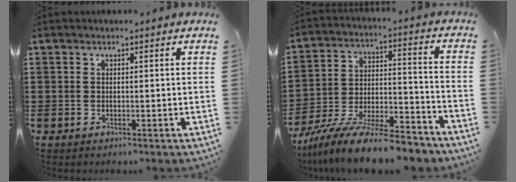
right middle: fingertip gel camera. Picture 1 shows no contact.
{"total": 12.2, "force": [-10.8, 1.4, 5.5], "torque": [-0.095, 0.028, -0.206]}